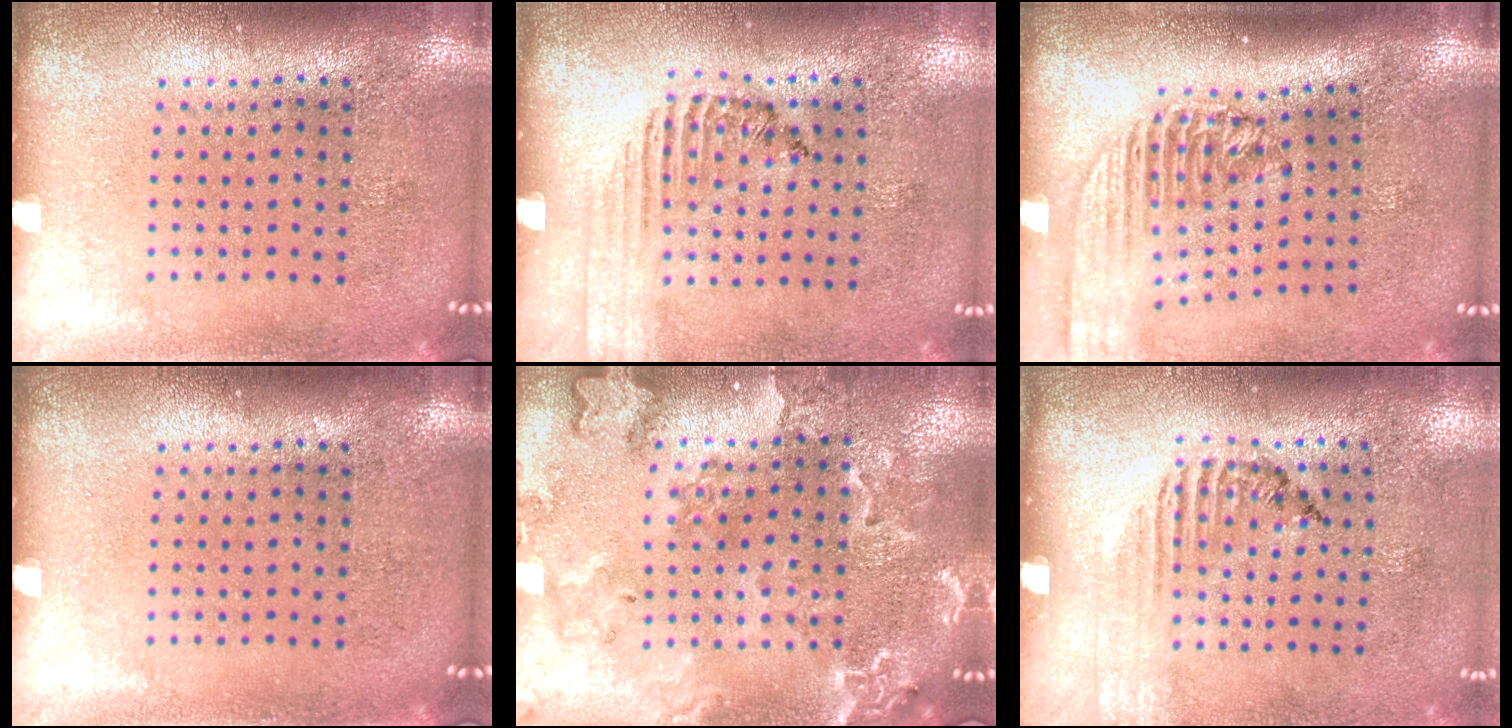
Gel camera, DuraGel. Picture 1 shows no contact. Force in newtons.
{"total": 1.6, "press": 1.2, "slide": 1.0}
{"total": 2.2, "press": 1.7, "slide": 1.3}
{"total": 0.0}
{"total": 1.8, "press": 1.8, "slide": 0.3}
{"total": 1.5, "press": 0.9, "slide": 1.2}